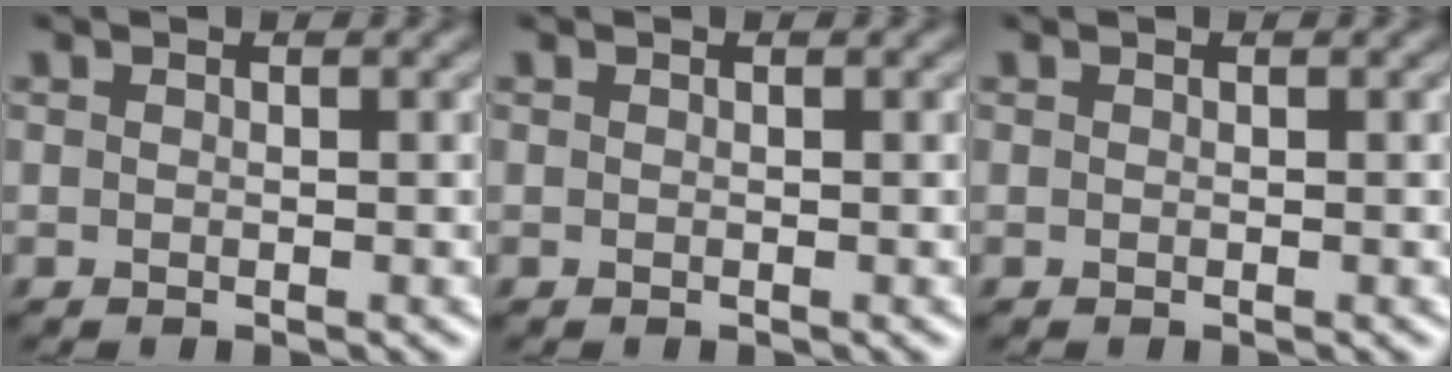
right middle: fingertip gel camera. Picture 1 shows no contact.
{"total": 0.0}
{"total": 0.0}